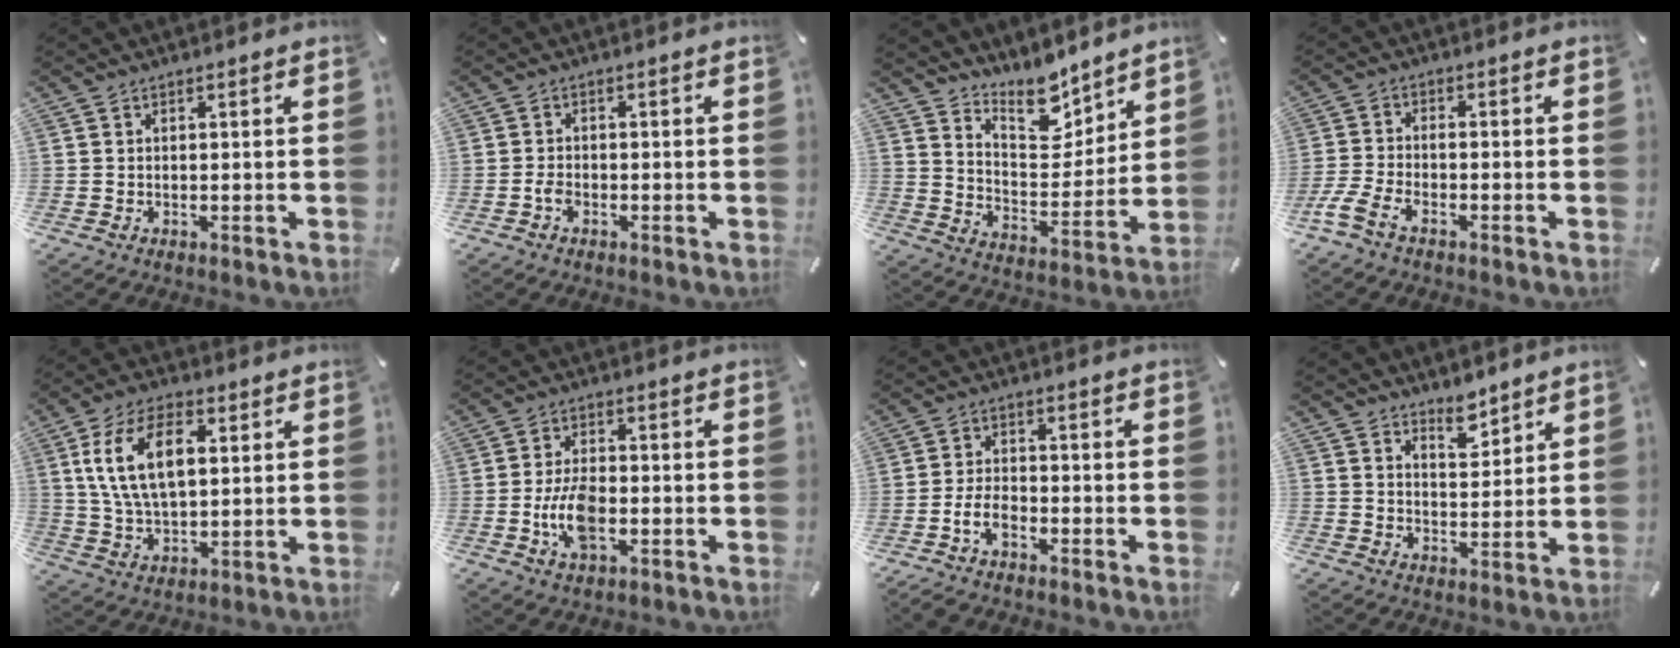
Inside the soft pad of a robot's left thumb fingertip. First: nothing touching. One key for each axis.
{"total": 2.0, "fx": -1.1, "fy": 1.3, "fz": 1.2, "tx": -0.021, "ty": 0.005, "tz": -0.021}
{"total": 12.1, "fx": 10.5, "fy": 4.9, "fz": 3.6, "tx": -0.048, "ty": -0.089, "tz": 0.193}
{"total": 4.5, "fx": -3.0, "fy": 1.7, "fz": 3.0, "tx": -0.089, "ty": -0.005, "tz": -0.064}
{"total": 13.7, "fx": 4.3, "fy": 7.6, "fz": 10.5, "tx": -0.236, "ty": 0.006, "tz": 0.071}
{"total": 8.5, "fx": -2.1, "fy": 4.5, "fz": 6.9, "tx": -0.153, "ty": 0.002, "tz": -0.040}
{"total": 5.6, "fx": -3.2, "fy": 2.8, "fz": 3.6, "tx": -0.084, "ty": 0.010, "tz": -0.064}
{"total": 5.6, "fx": 5.1, "fy": 2.2, "fz": 0.9, "tx": 0.000, "ty": -0.039, "tz": 0.091}